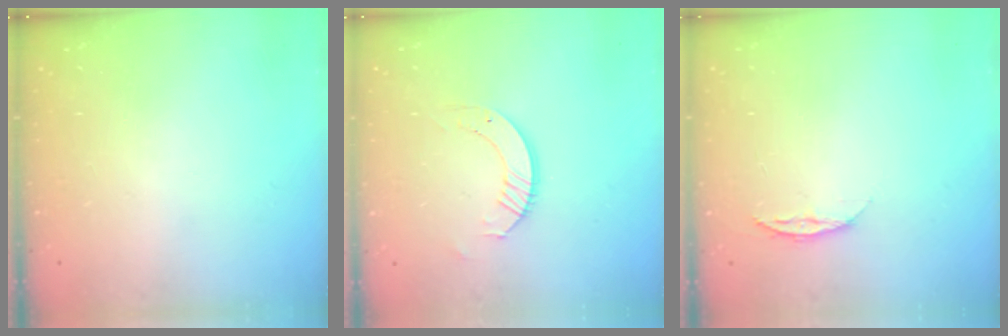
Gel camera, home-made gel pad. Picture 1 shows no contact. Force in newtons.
{"total": 5.7, "press": 5.7, "slide": 0.3}
{"total": 5.1, "press": 5.1, "slide": 0.7}